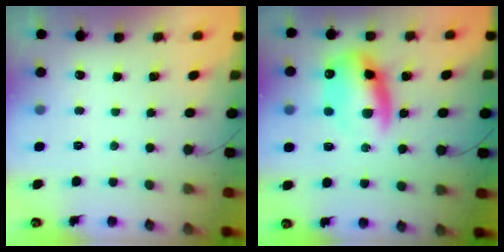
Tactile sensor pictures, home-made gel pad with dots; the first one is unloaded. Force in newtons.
{"total": 13.5, "press": 13.2, "slide": 3.0}